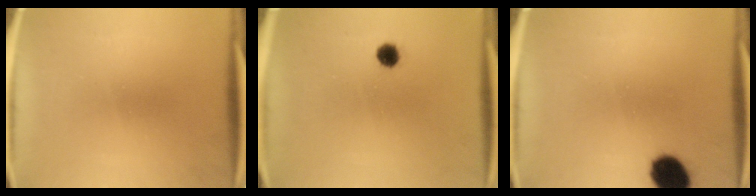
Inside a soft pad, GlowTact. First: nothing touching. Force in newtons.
{"total": 2.4}
{"total": 8.9}